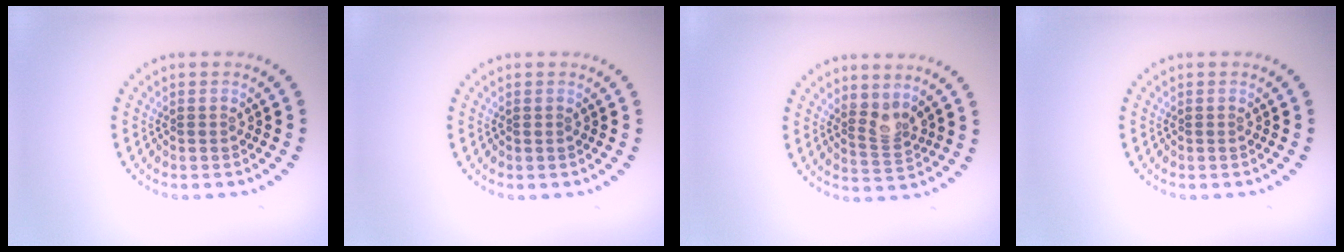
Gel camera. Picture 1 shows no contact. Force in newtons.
{"total": 0.0}
{"total": 2.2, "press": 1.6, "slide": 1.4}
{"total": 0.0}